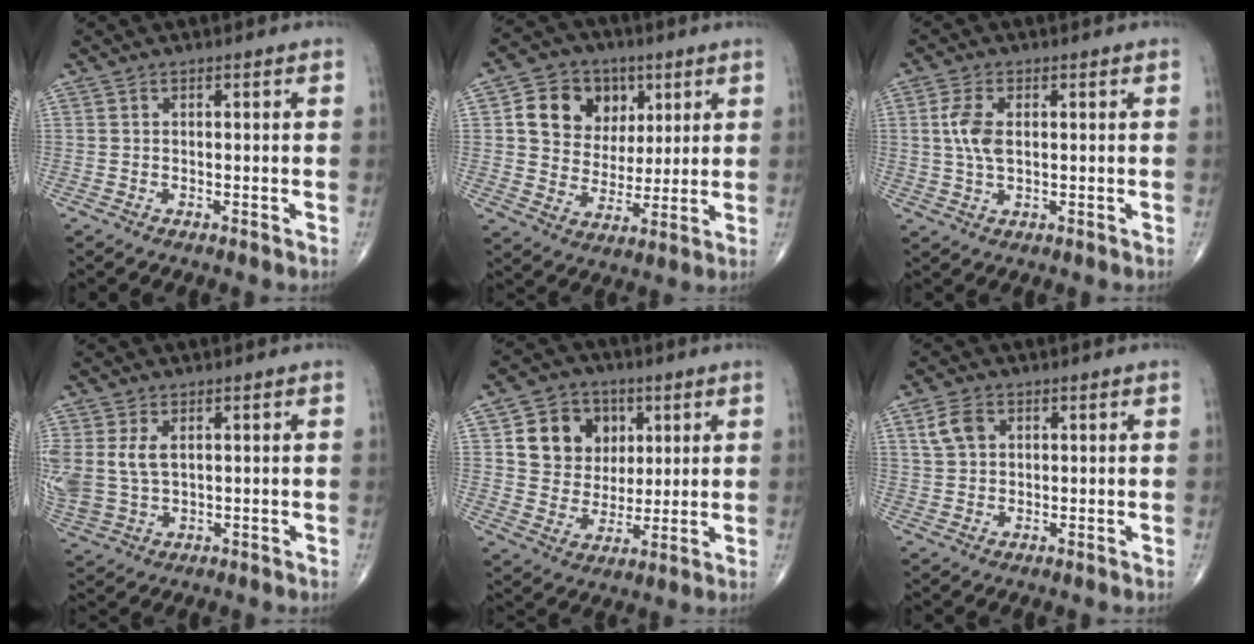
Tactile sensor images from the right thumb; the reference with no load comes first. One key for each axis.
{"total": 13.4, "fx": 4.7, "fy": 11.0, "fz": 6.0, "tx": -0.056, "ty": -0.010, "tz": 0.082}
{"total": 5.5, "fx": 0.8, "fy": 2.8, "fz": 4.6, "tx": -0.105, "ty": 0.003, "tz": 0.016}
{"total": 9.0, "fx": 1.9, "fy": 5.8, "fz": 6.6, "tx": -0.162, "ty": -0.003, "tz": 0.052}
{"total": 12.5, "fx": 4.1, "fy": 10.6, "fz": 5.2, "tx": -0.041, "ty": -0.010, "tz": 0.074}
{"total": 4.6, "fx": 1.8, "fy": 3.3, "fz": 2.7, "tx": -0.047, "ty": 0.002, "tz": 0.037}